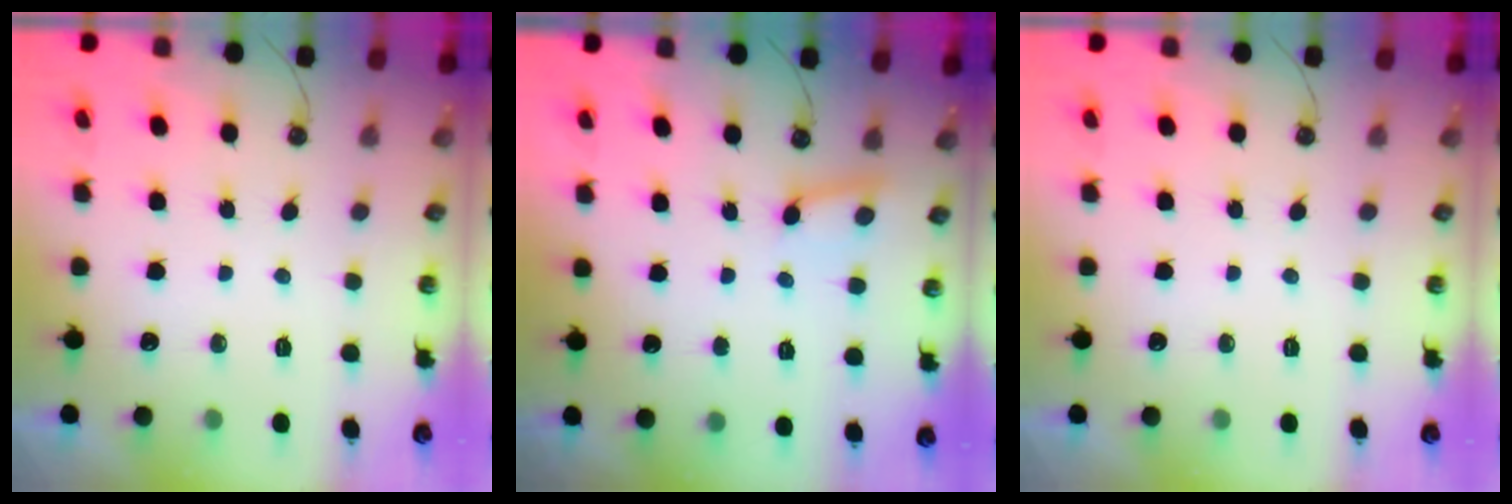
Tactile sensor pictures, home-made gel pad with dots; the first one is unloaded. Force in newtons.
{"total": 3.5, "press": 3.5, "slide": 0.3}
{"total": 0.0}